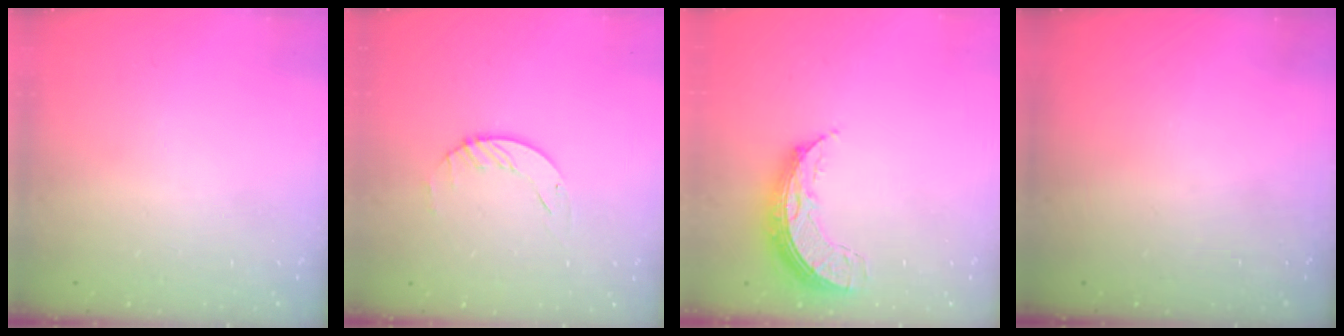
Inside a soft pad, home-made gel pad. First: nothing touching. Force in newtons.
{"total": 2.3, "press": 2.3, "slide": 0.3}
{"total": 8.0, "press": 8.0, "slide": 0.7}
{"total": 0.0}